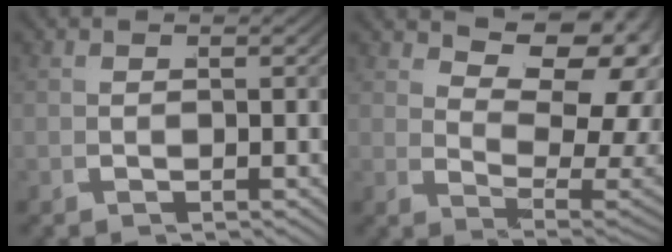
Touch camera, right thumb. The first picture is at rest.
{"total": 9.5, "force": [3.5, 4.8, 7.4], "torque": [-0.109, -0.016, 0.070]}